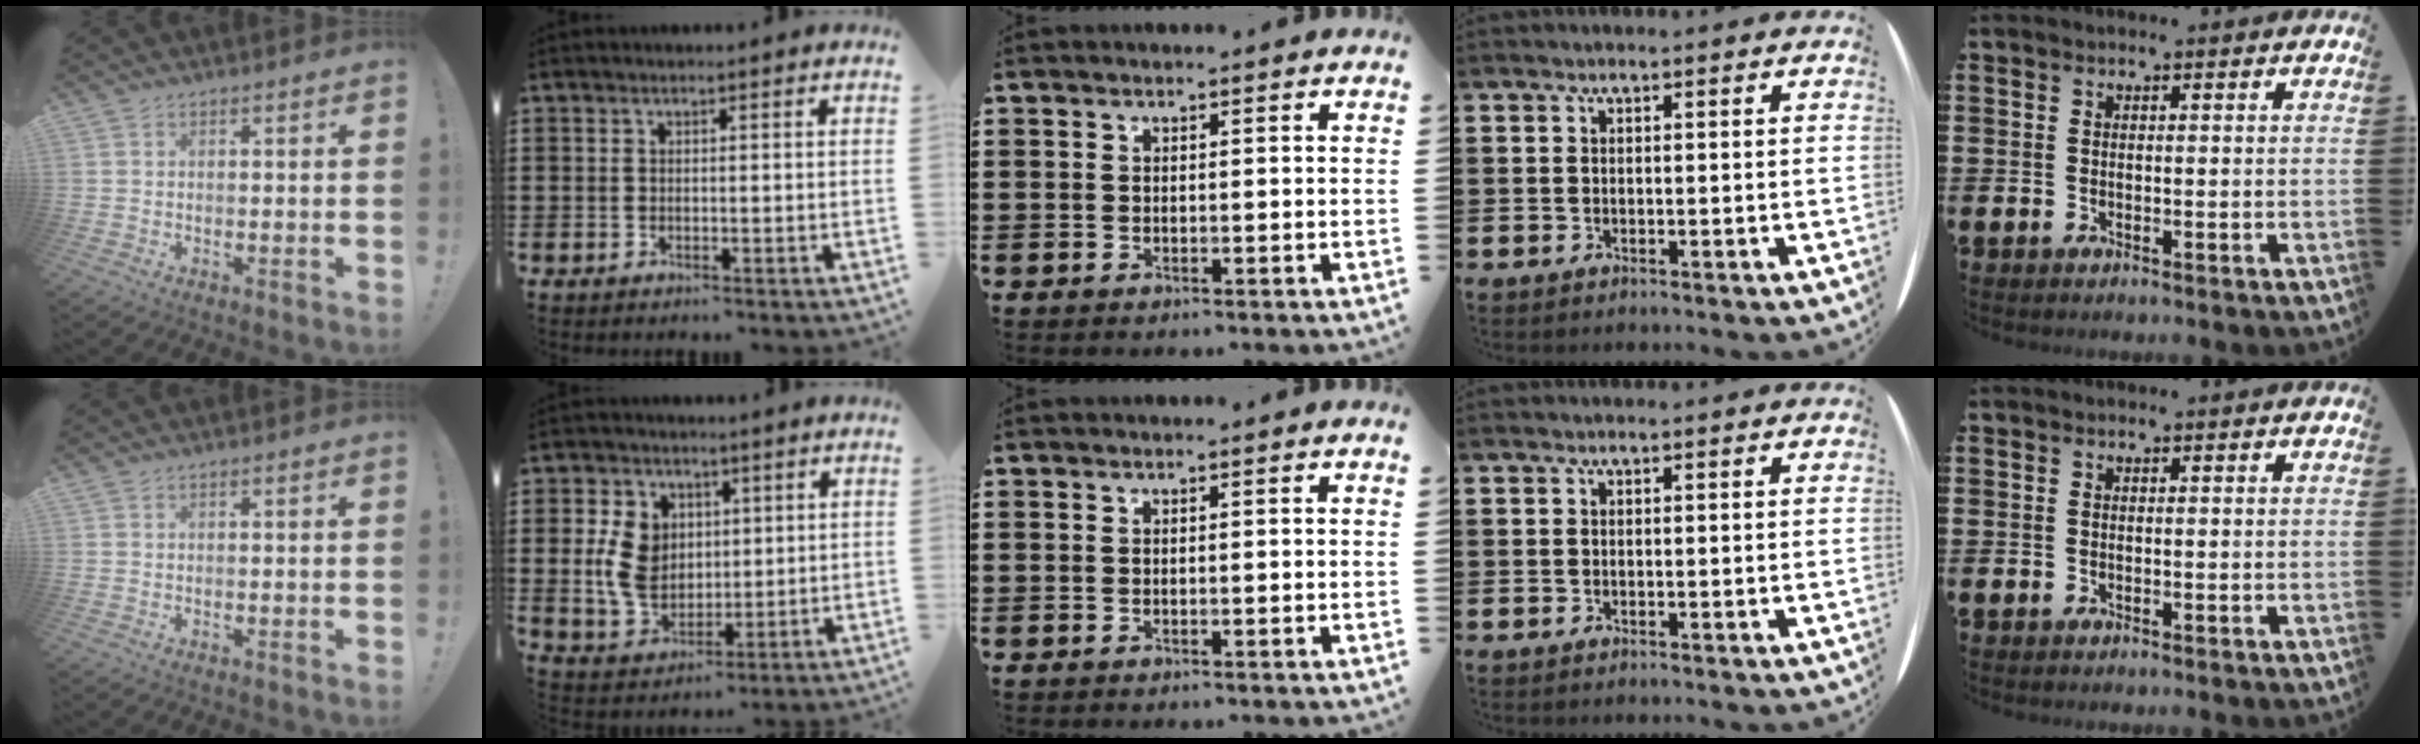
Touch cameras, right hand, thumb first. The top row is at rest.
{"index": {"total": 8.6, "force": [1.0, 6.9, 5.0], "torque": [-0.119, 0.005, 0.013]}}